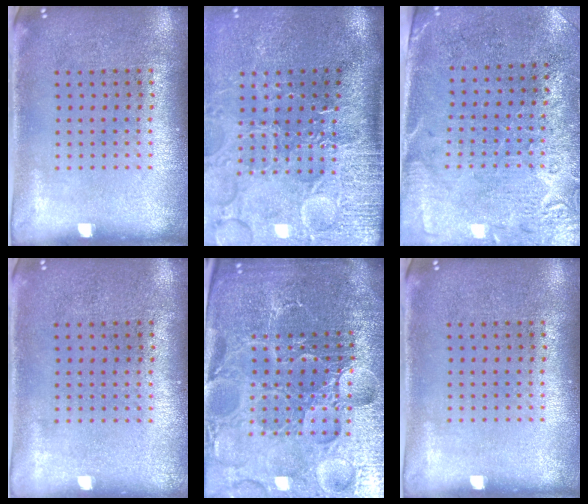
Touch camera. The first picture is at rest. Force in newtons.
{"total": 4.7, "press": 3.9, "slide": 2.6}
{"total": 2.7, "press": 2.4, "slide": 1.3}
{"total": 0.0}
{"total": 6.5, "press": 5.8, "slide": 3.0}
{"total": 0.0}